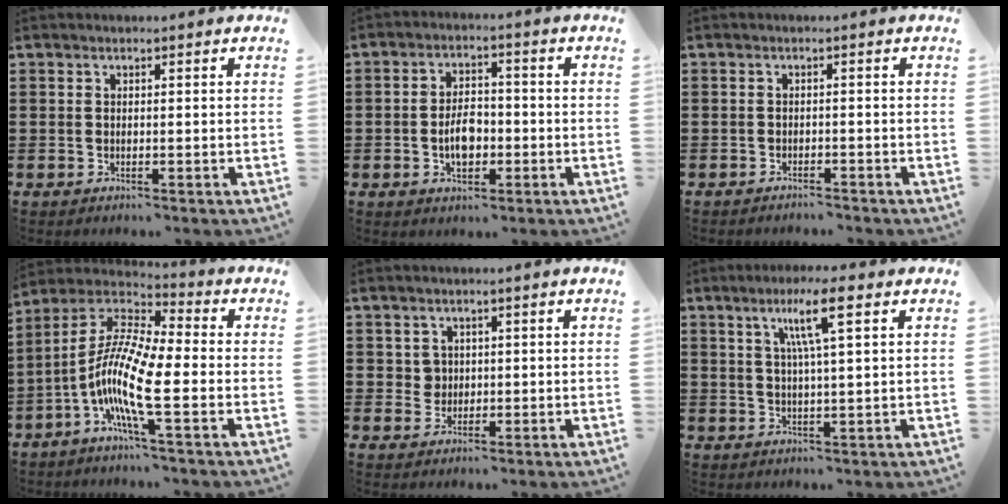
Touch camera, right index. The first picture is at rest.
{"total": 5.3, "force": [-1.2, 3.0, 4.1], "torque": [-0.075, 0.004, -0.026]}
{"total": 1.4, "force": [-1.4, 0.1, 0.0], "torque": [-0.005, 0.001, -0.030]}
{"total": 11.9, "force": [-3.8, 2.1, 11.0], "torque": [-0.250, -0.016, -0.082]}
{"total": 2.1, "force": [0.6, 2.0, 0.4], "torque": [-0.017, 0.010, 0.010]}
{"total": 6.8, "force": [2.8, -0.3, 6.2], "torque": [-0.128, -0.002, 0.041]}